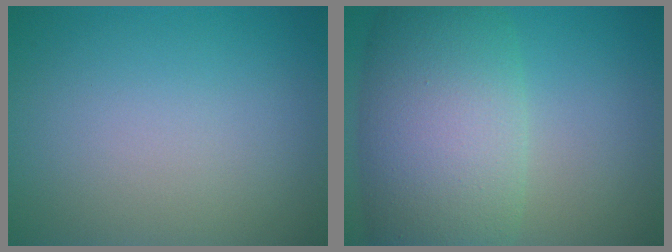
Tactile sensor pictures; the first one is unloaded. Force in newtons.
{"total": 10.8, "press": 10.8, "slide": 0.4}